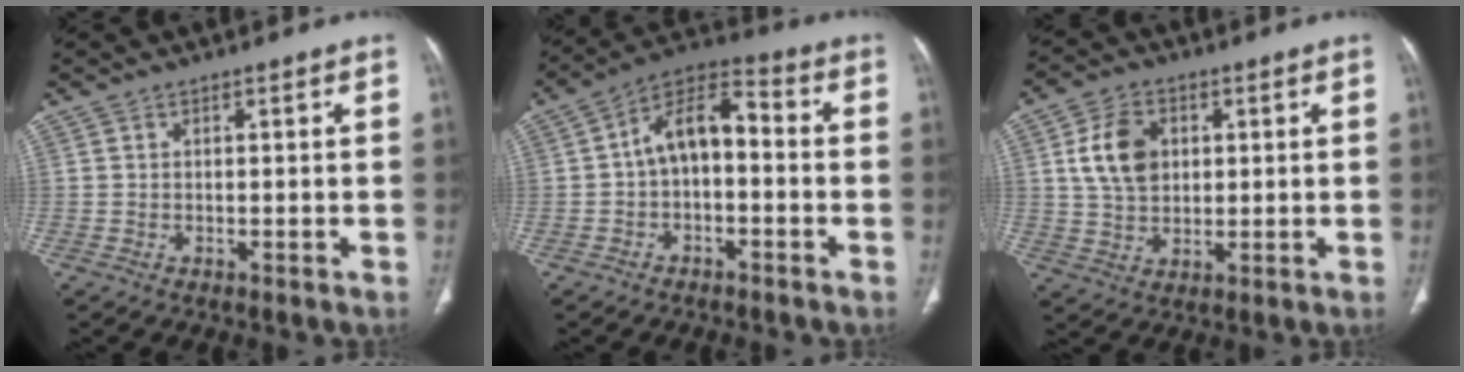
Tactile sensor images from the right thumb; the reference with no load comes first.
{"total": 9.9, "force": [-0.7, 5.9, 8.0], "torque": [-0.119, 0.045, -0.027]}
{"total": 9.3, "force": [2.2, 6.7, 6.1], "torque": [-0.095, -0.004, 0.042]}